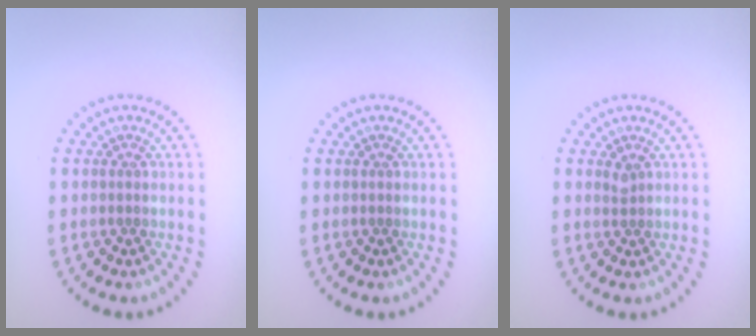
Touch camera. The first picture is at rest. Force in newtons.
{"total": 0.0}
{"total": 0.7, "press": 0.6, "slide": 0.5}